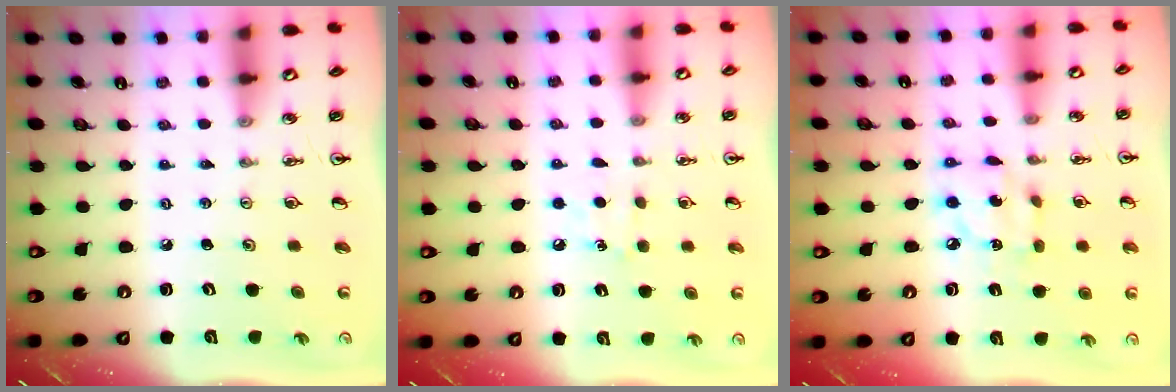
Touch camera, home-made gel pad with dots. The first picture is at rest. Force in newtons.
{"total": 7.1, "press": 7.1, "slide": 0.9}
{"total": 6.5, "press": 6.5, "slide": 0.2}